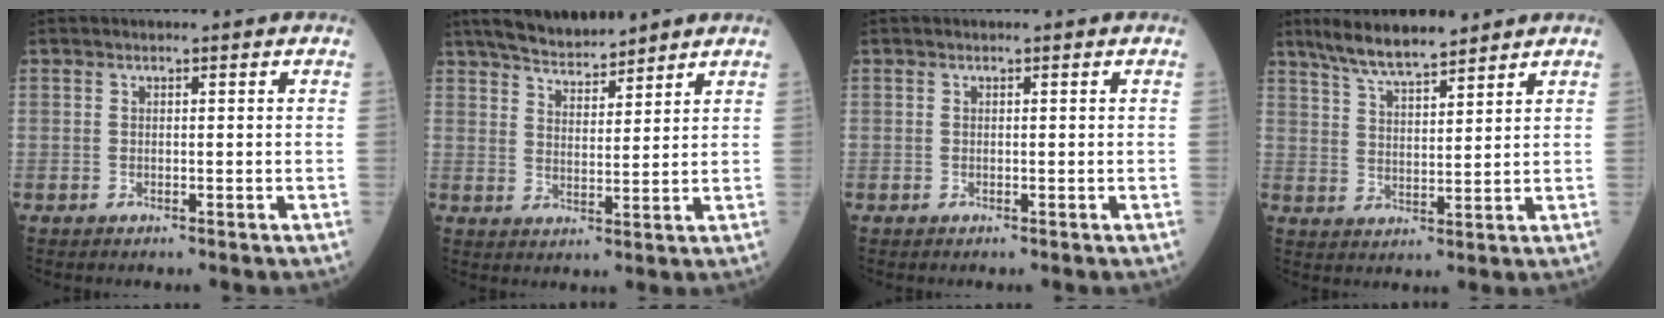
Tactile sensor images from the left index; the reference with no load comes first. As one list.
[{"total": 8.7, "force": [7.9, 1.5, 3.4], "torque": [-0.057, 0.017, 0.139]}, {"total": 0.0}, {"total": 8.3, "force": [7.1, 1.2, 4.2], "torque": [-0.086, 0.012, 0.132]}]